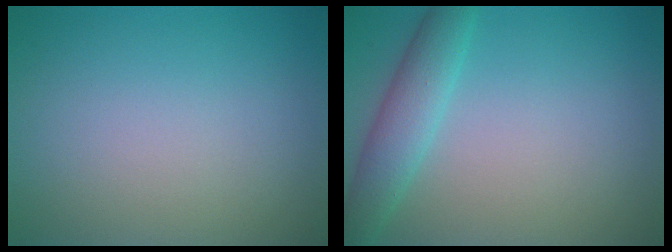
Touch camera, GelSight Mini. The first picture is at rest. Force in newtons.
{"total": 3.4, "press": 3.4, "slide": 0.1}